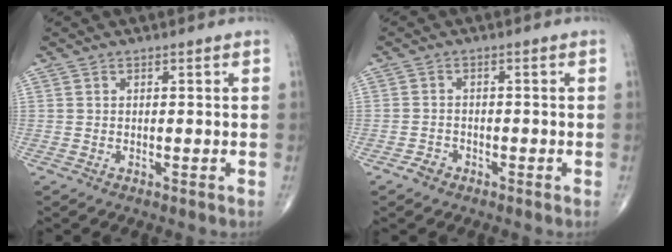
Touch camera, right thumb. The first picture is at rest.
{"total": 1.8, "force": [-1.3, 1.2, 0.4], "torque": [-0.005, 0.009, -0.025]}